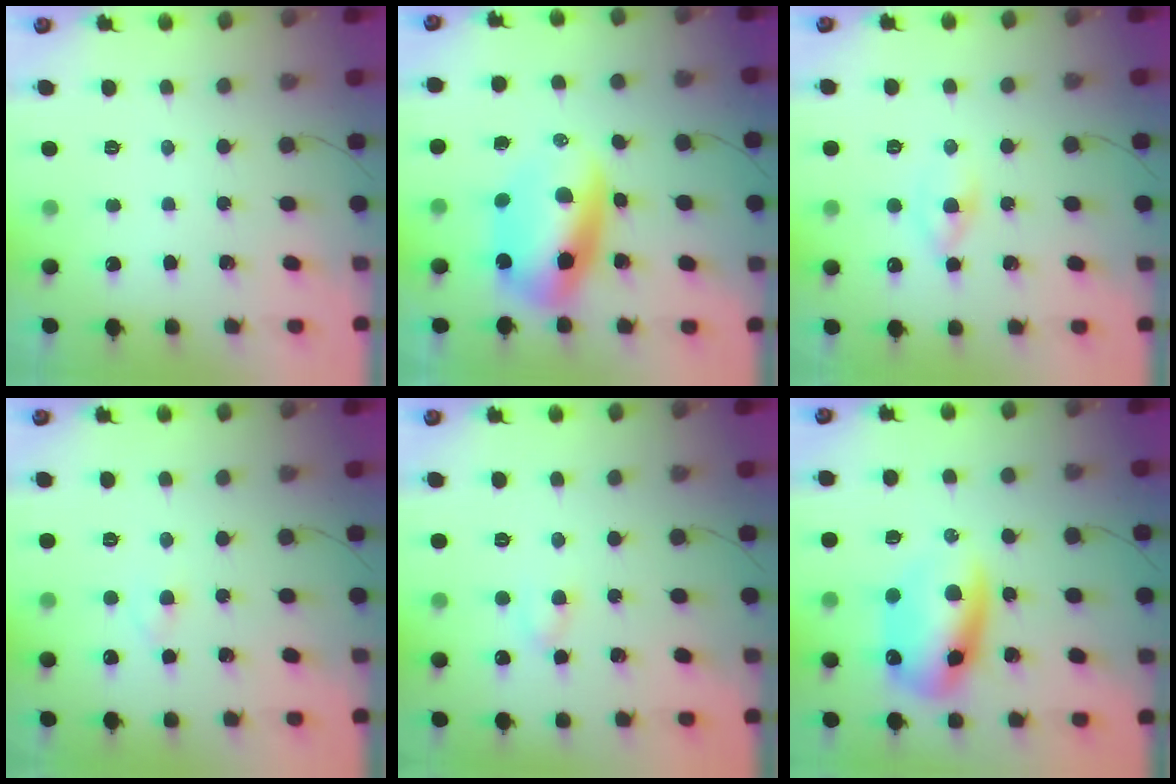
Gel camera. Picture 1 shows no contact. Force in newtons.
{"total": 10.8, "press": 10.4, "slide": 2.7}
{"total": 2.4, "press": 2.1, "slide": 1.2}
{"total": 2.1, "press": 1.9, "slide": 0.9}
{"total": 3.3, "press": 3.0, "slide": 1.2}
{"total": 13.3, "press": 12.9, "slide": 3.4}